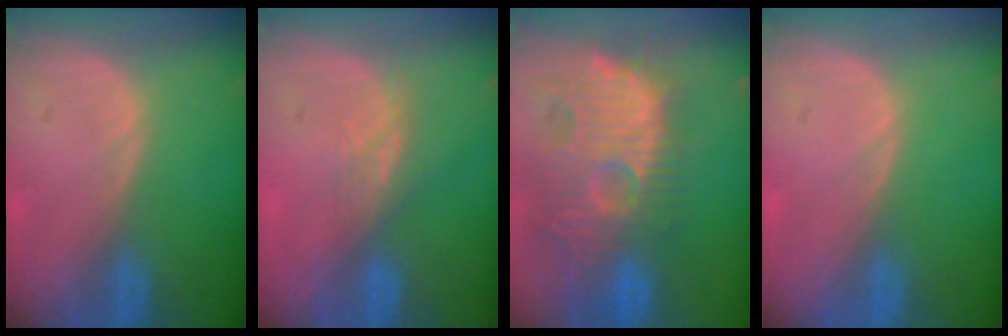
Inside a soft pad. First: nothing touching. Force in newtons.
{"total": 3.0, "press": 2.6, "slide": 1.5}
{"total": 13.8, "press": 12.3, "slide": 6.2}
{"total": 0.0}